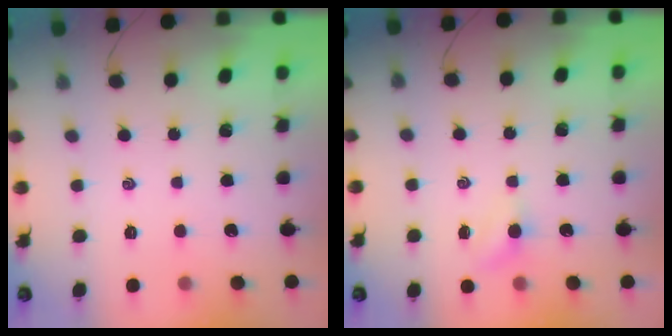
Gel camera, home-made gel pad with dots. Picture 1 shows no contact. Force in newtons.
{"total": 4.0, "press": 3.8, "slide": 1.2}